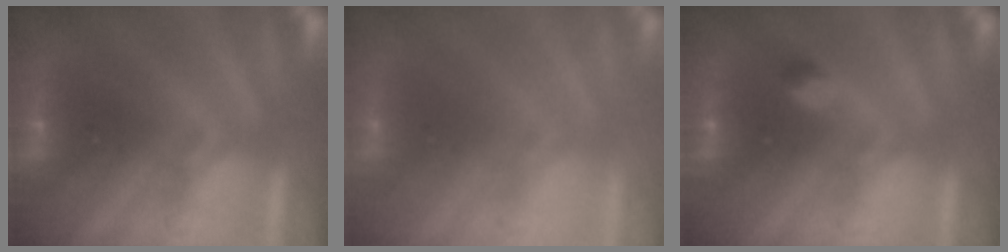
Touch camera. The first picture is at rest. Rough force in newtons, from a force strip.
{"total": 2.8}
{"total": 2.4}